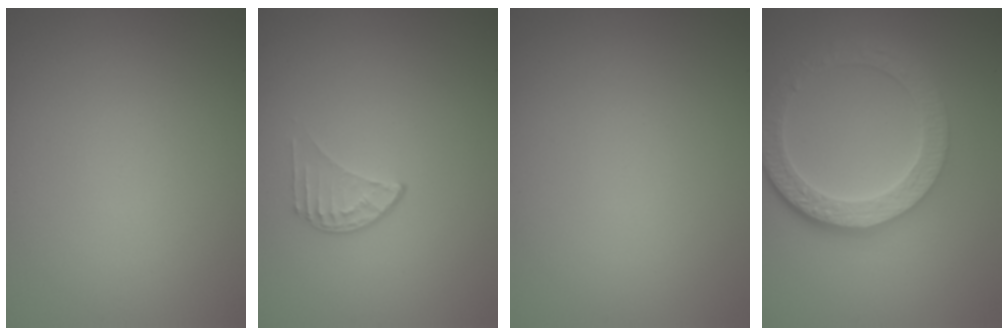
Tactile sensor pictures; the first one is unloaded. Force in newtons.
{"total": 1.4, "press": 0.9, "slide": 1.1}
{"total": 0.0}
{"total": 6.2, "press": 4.6, "slide": 4.2}